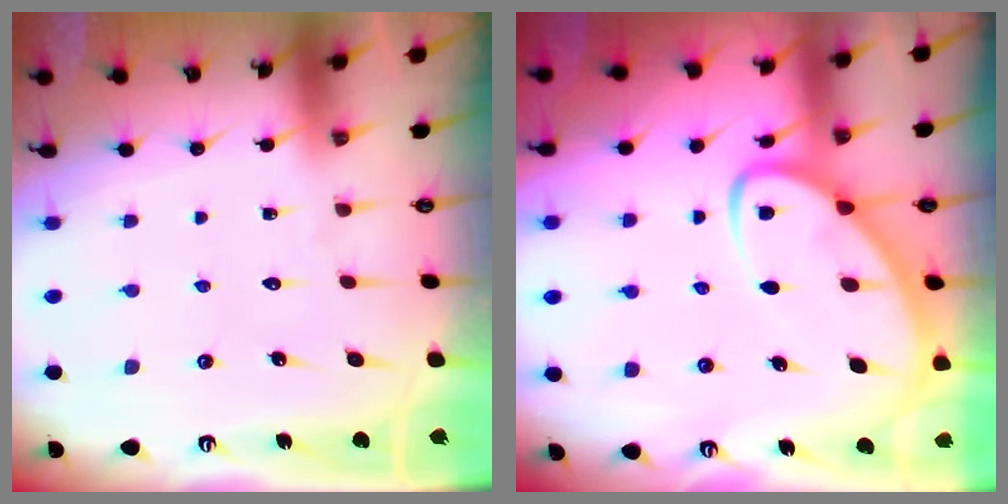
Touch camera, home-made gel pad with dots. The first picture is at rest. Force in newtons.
{"total": 6.9, "press": 6.9, "slide": 0.8}